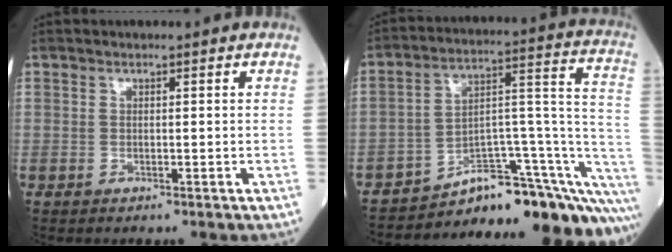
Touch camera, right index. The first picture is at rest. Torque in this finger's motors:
{"motor_torque": [0.99, -1.15, 0.56, 0.07]}